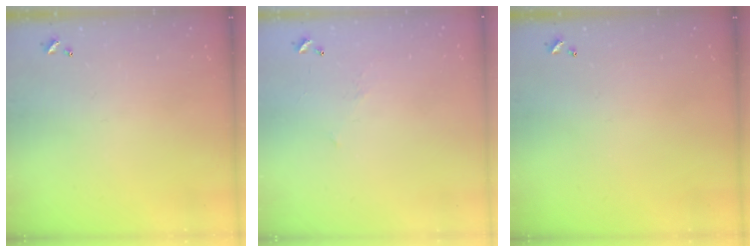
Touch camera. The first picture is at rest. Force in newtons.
{"total": 5.7, "press": 5.6, "slide": 0.9}
{"total": 0.0}